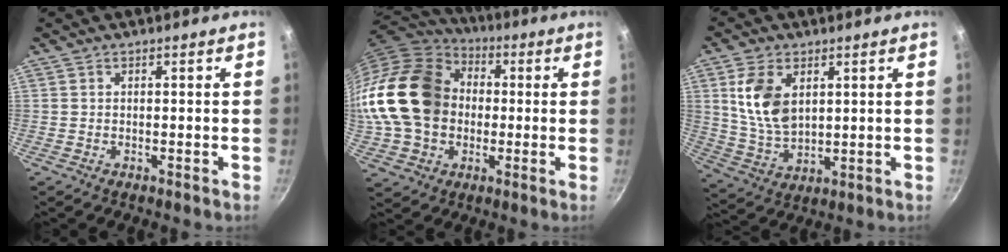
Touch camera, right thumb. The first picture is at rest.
{"total": 23.6, "force": [0.4, 18.4, 14.8], "torque": [-0.272, 0.042, 0.008]}
{"total": 11.0, "force": [3.3, 6.7, 8.0], "torque": [-0.144, -0.024, 0.073]}